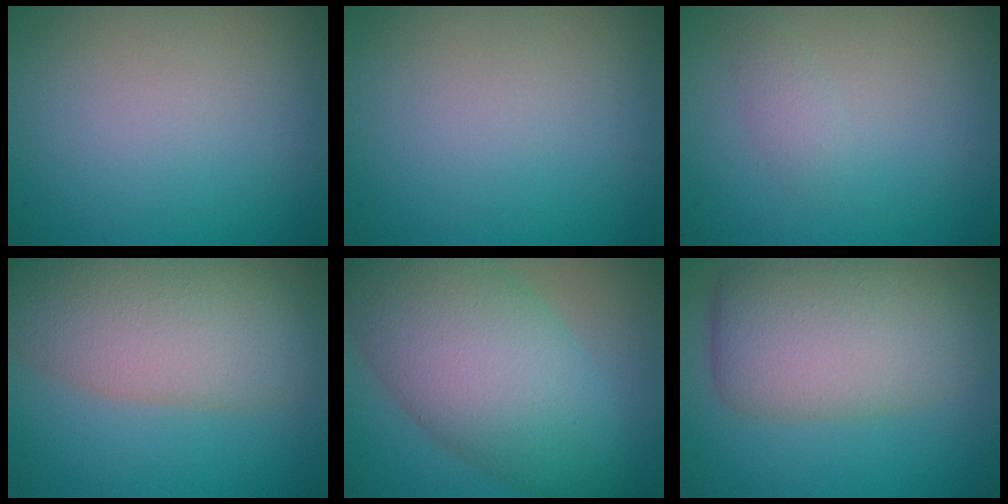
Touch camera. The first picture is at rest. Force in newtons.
{"total": 0.0}
{"total": 1.1, "press": 1.1, "slide": 0.0}
{"total": 8.7, "press": 8.7, "slide": 0.8}
{"total": 10.7, "press": 10.7, "slide": 0.1}
{"total": 7.5, "press": 7.4, "slide": 0.6}